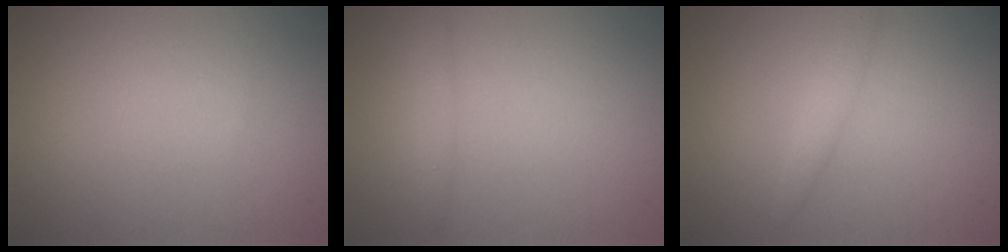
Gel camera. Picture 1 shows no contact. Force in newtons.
{"total": 1.1, "press": 1.0, "slide": 0.1}
{"total": 1.6, "press": 1.6, "slide": 0.0}